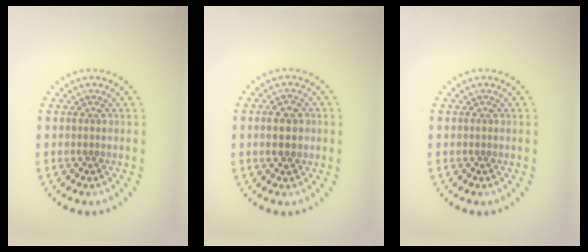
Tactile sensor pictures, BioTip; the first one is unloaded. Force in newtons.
{"total": 3.3, "press": 3.3, "slide": 0.1}
{"total": 0.0}